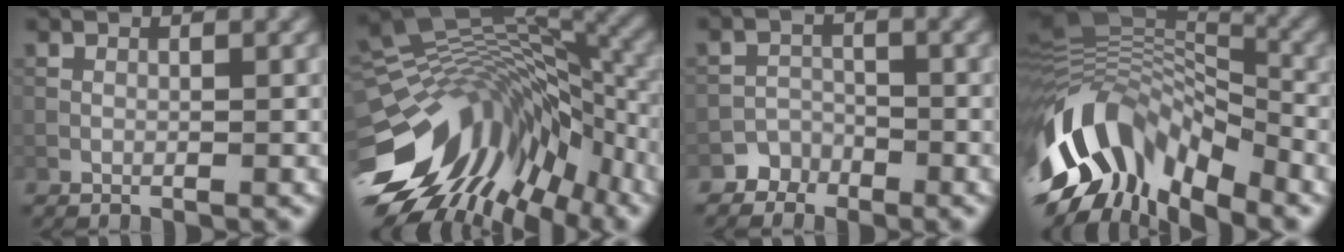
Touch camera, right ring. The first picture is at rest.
{"total": 15.8, "force": [-6.5, 8.5, 11.6], "torque": [-0.220, 0.000, -0.114]}
{"total": 2.5, "force": [-2.0, 1.6, -0.3], "torque": [0.026, 0.008, -0.030]}
{"total": 13.7, "force": [-6.2, 7.6, 9.6], "torque": [-0.200, 0.019, -0.116]}